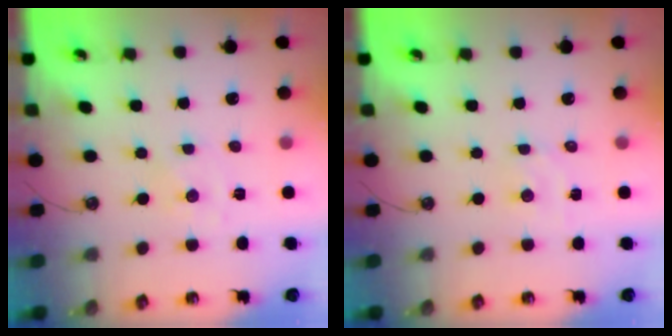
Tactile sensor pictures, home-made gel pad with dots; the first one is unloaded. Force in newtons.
{"total": 3.2, "press": 3.2, "slide": 0.4}